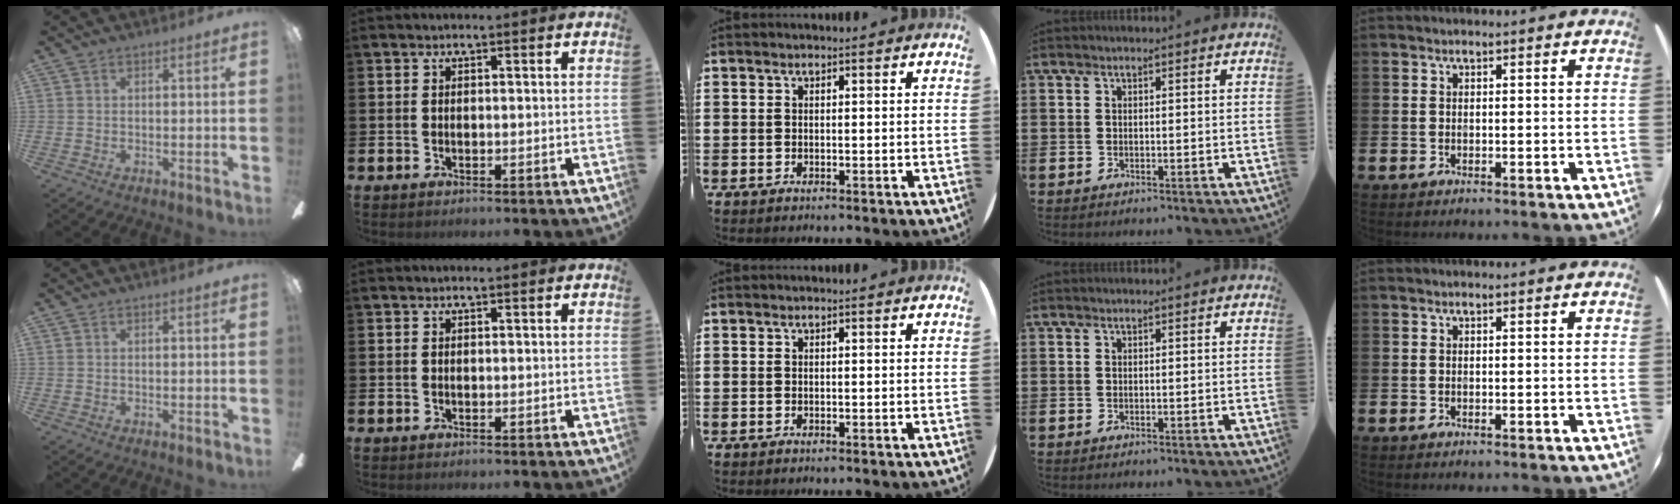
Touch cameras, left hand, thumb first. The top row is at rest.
{}